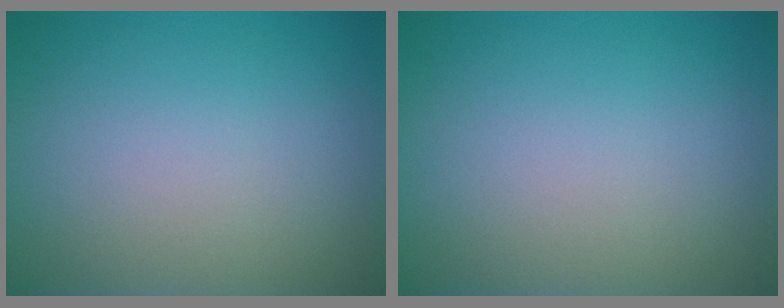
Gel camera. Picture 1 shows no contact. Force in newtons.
{"total": 0.0}